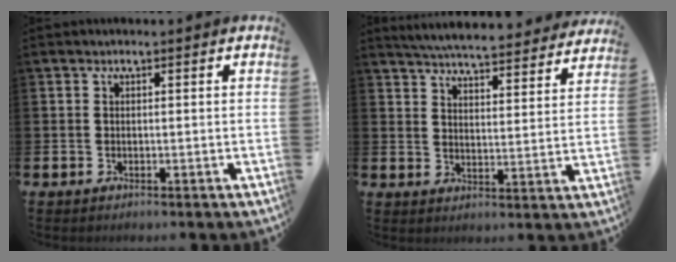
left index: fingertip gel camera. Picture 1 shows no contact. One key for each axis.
{"total": 6.0, "fx": 5.9, "fy": 0.4, "fz": 1.2, "tx": -0.039, "ty": -0.049, "tz": 0.101}